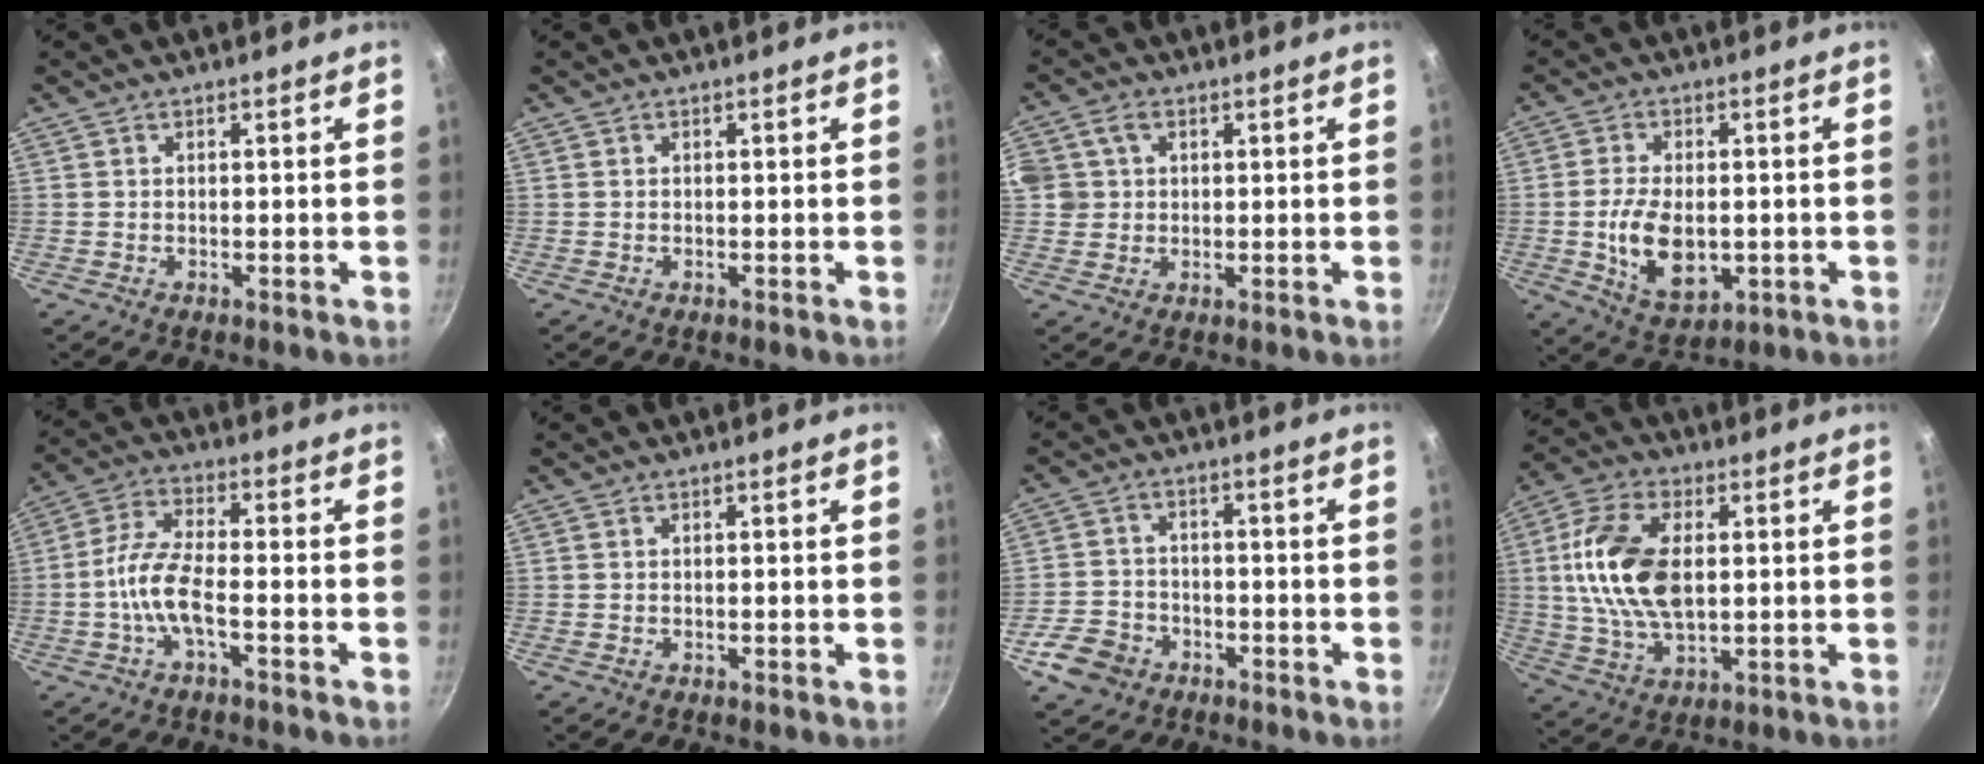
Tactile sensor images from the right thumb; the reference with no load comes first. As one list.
[{"total": 0.0}, {"total": 5.9, "force": [1.5, 5.1, 2.5], "torque": [-0.033, 0.007, 0.024]}, {"total": 11.2, "force": [-1.4, 6.7, 8.9], "torque": [-0.155, -0.004, -0.012]}, {"total": 7.8, "force": [-2.9, 2.8, 6.6], "torque": [-0.145, 0.031, -0.066]}, {"total": 0.0}, {"total": 7.9, "force": [-4.1, 6.0, 3.1], "torque": [-0.050, 0.033, -0.074]}, {"total": 15.6, "force": [1.8, 8.9, 12.7], "torque": [-0.235, 0.002, 0.031]}]